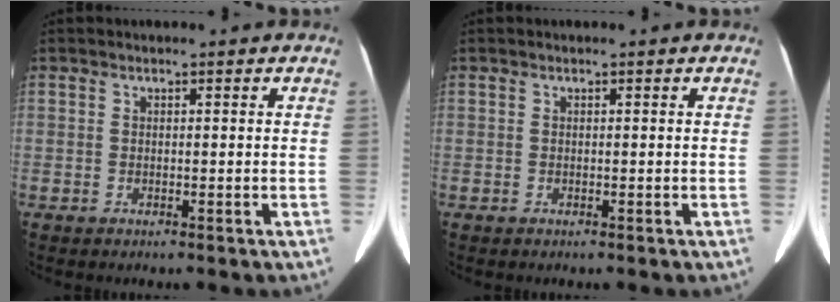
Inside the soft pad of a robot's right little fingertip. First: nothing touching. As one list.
[{"total": 0.0}]